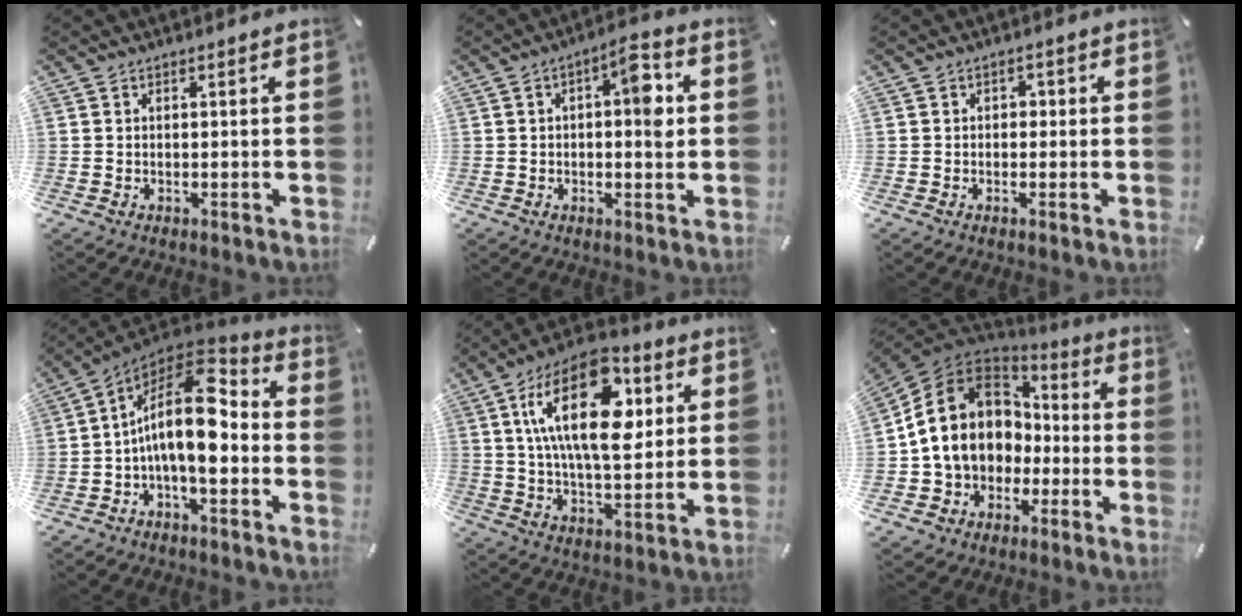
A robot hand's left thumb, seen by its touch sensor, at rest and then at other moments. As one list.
[{"total": 8.1, "force": [0.9, 3.5, 7.3], "torque": [-0.087, -0.001, 0.004]}, {"total": 1.5, "force": [-0.4, 1.3, 0.7], "torque": [-0.016, 0.008, -0.011]}, {"total": 16.3, "force": [-0.7, 7.8, 14.3], "torque": [-0.276, -0.007, -0.017]}, {"total": 22.5, "force": [7.5, 11.4, 17.9], "torque": [-0.327, -0.010, 0.115]}, {"total": 15.3, "force": [-0.1, 13.3, 7.6], "torque": [-0.169, 0.013, 0.005]}]